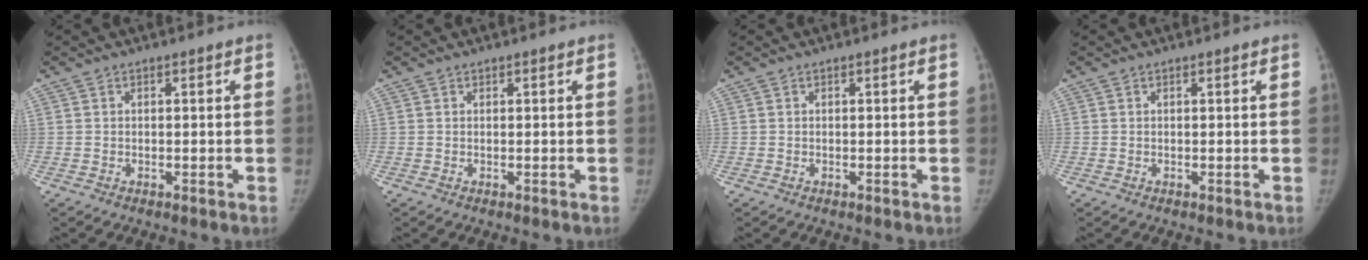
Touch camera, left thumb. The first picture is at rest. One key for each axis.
{"total": 0.0}
{"total": 0.0}
{"total": 0.0}